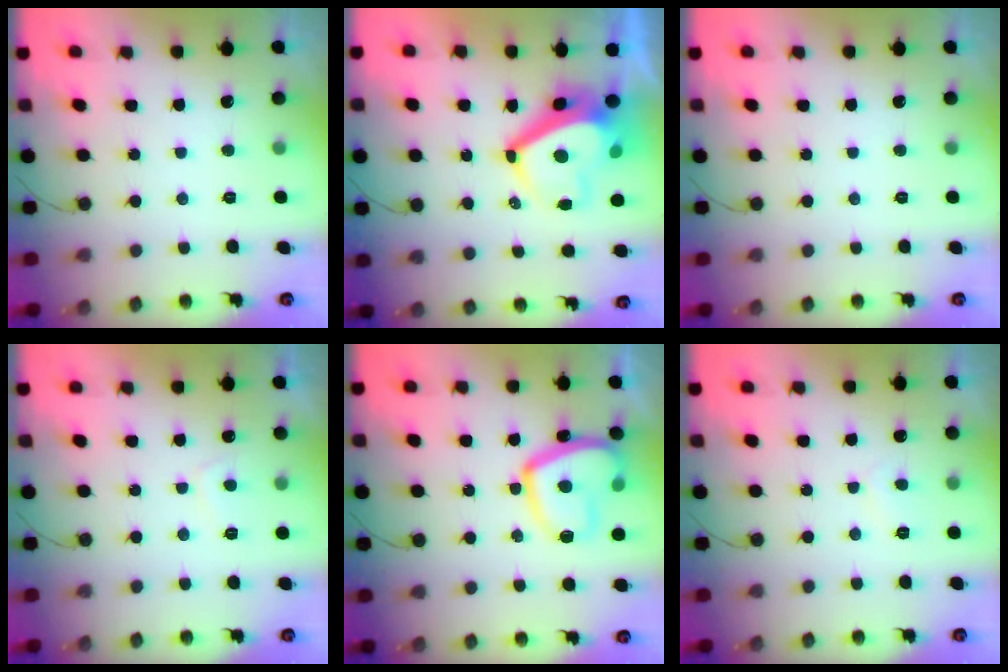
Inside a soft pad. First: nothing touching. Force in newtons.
{"total": 10.9, "press": 10.8, "slide": 1.5}
{"total": 0.0}
{"total": 2.3, "press": 2.2, "slide": 0.6}
{"total": 15.0, "press": 14.9, "slide": 1.3}
{"total": 3.6, "press": 3.6, "slide": 0.4}